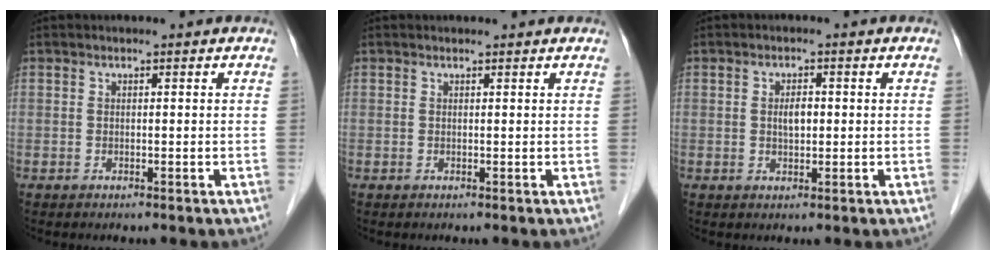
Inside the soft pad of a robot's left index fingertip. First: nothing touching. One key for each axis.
{"total": 1.1, "fx": 1.1, "fy": 0.2, "fz": 0.2, "tx": -0.011, "ty": 0.006, "tz": 0.011}
{"total": 2.2, "fx": -0.2, "fy": 1.0, "fz": 2.0, "tx": -0.036, "ty": -0.002, "tz": -0.003}